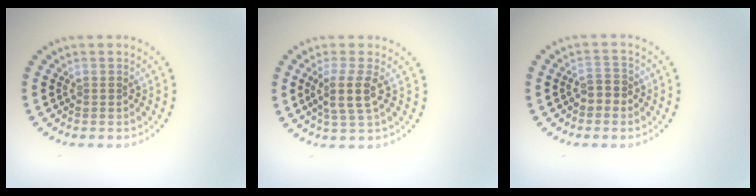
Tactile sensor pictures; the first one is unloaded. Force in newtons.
{"total": 2.8, "press": 2.4, "slide": 1.5}
{"total": 1.8, "press": 1.7, "slide": 0.6}